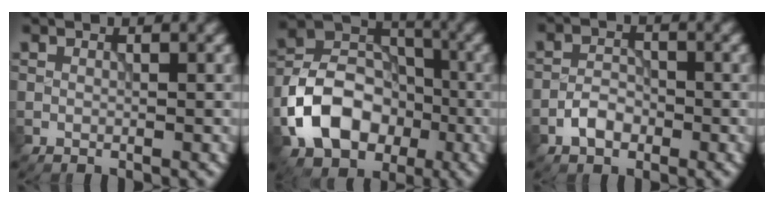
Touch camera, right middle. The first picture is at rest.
{"total": 9.3, "force": [-3.4, 6.8, 5.3], "torque": [-0.090, 0.006, -0.073]}
{"total": 2.5, "force": [-1.3, 1.5, 1.4], "torque": [-0.022, 0.006, -0.028]}